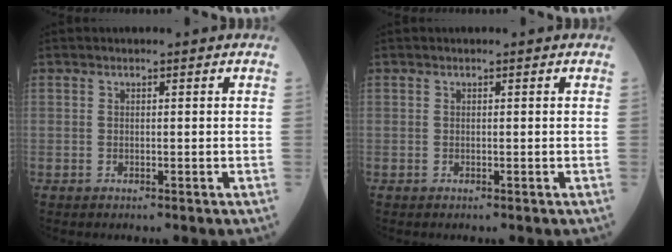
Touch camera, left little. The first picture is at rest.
{"total": 0.0}